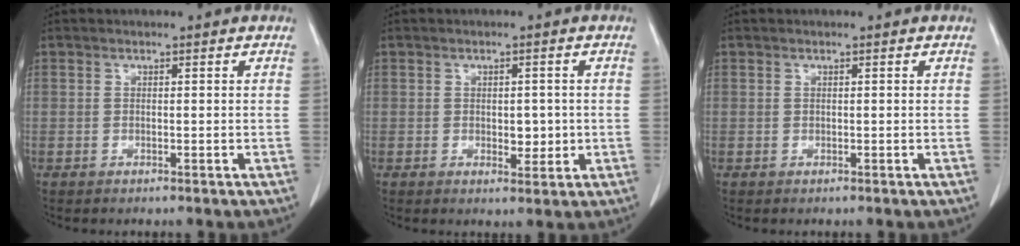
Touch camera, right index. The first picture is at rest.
{"total": 3.2, "force": [-0.2, 1.8, 2.6], "torque": [-0.034, -0.002, 0.003]}
{"total": 0.0}